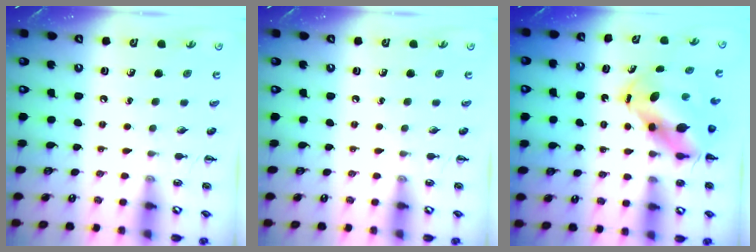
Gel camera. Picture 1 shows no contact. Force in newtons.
{"total": 0.0}
{"total": 7.6, "press": 7.3, "slide": 2.2}